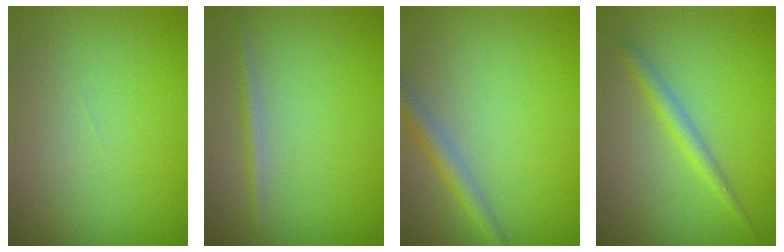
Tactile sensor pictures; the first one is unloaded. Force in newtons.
{"total": 1.1, "press": 1.1, "slide": 0.1}
{"total": 2.1, "press": 2.1, "slide": 0.0}
{"total": 1.7, "press": 1.7, "slide": 0.1}